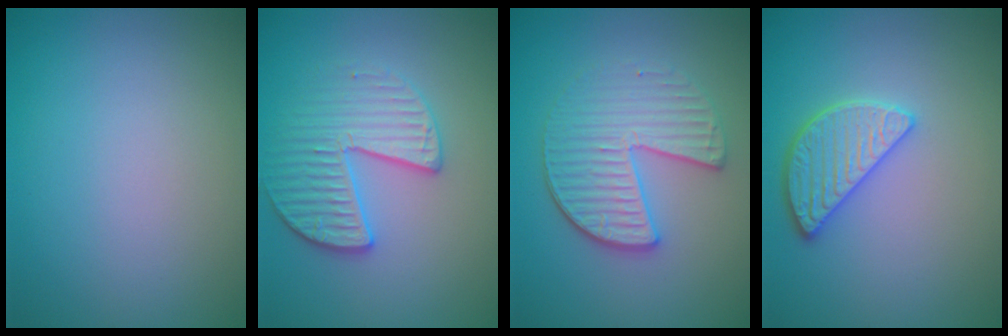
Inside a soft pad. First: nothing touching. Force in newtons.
{"total": 3.5, "press": 3.3, "slide": 1.2}
{"total": 4.1, "press": 3.6, "slide": 1.8}
{"total": 3.3, "press": 3.1, "slide": 1.0}